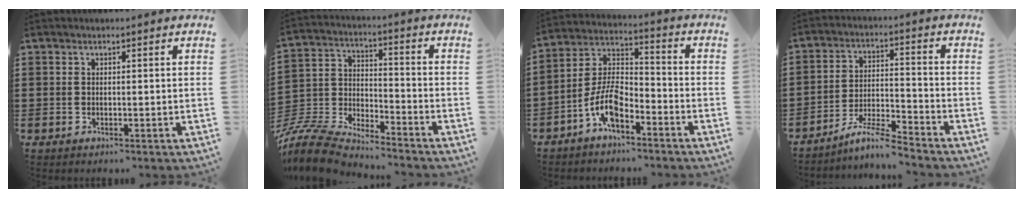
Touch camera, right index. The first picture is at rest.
{"total": 8.1, "force": [-7.8, 1.6, 1.8], "torque": [-0.070, -0.005, -0.165]}
{"total": 8.2, "force": [-5.0, 3.5, 5.5], "torque": [-0.135, 0.000, -0.100]}
{"total": 6.2, "force": [-5.6, 0.1, 2.8], "torque": [-0.059, -0.006, -0.108]}